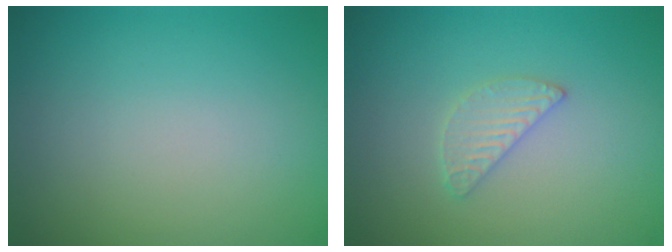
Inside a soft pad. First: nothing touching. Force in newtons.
{"total": 1.9, "press": 1.8, "slide": 0.2}